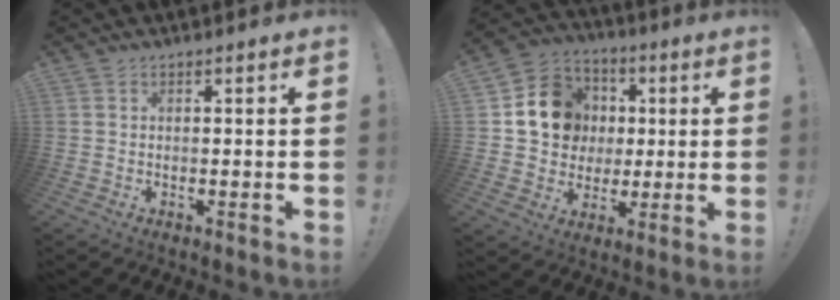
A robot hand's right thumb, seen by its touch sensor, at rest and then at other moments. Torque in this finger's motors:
{"motor_torque": [0.45, 0.62, 0.94, 0.00, 0.08]}